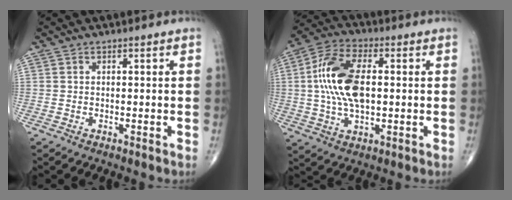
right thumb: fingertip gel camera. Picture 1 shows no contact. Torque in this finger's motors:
{"motor_torque": [1.53, 2.72, 1.81, 0.07, 0.21]}